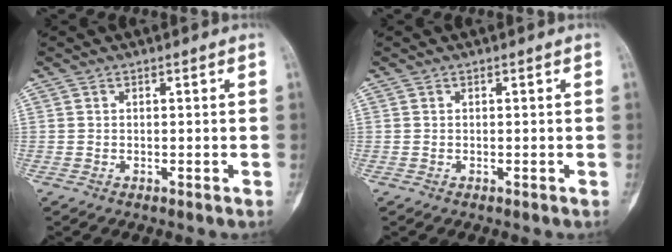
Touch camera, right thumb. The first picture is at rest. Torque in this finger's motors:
{"motor_torque": [0.22, 0.03, -0.29, 0.06, 0.07]}